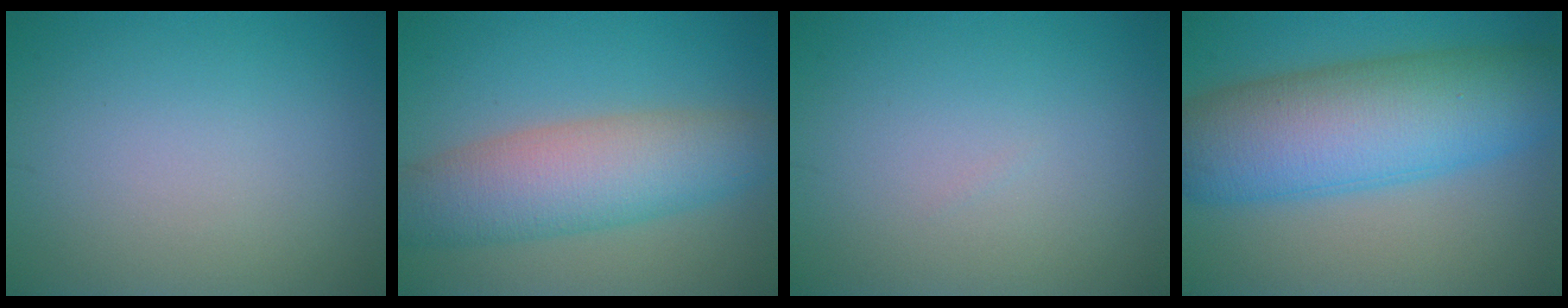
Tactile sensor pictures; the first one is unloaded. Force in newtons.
{"total": 7.5, "press": 7.5, "slide": 0.5}
{"total": 0.0}
{"total": 11.3, "press": 11.3, "slide": 0.2}